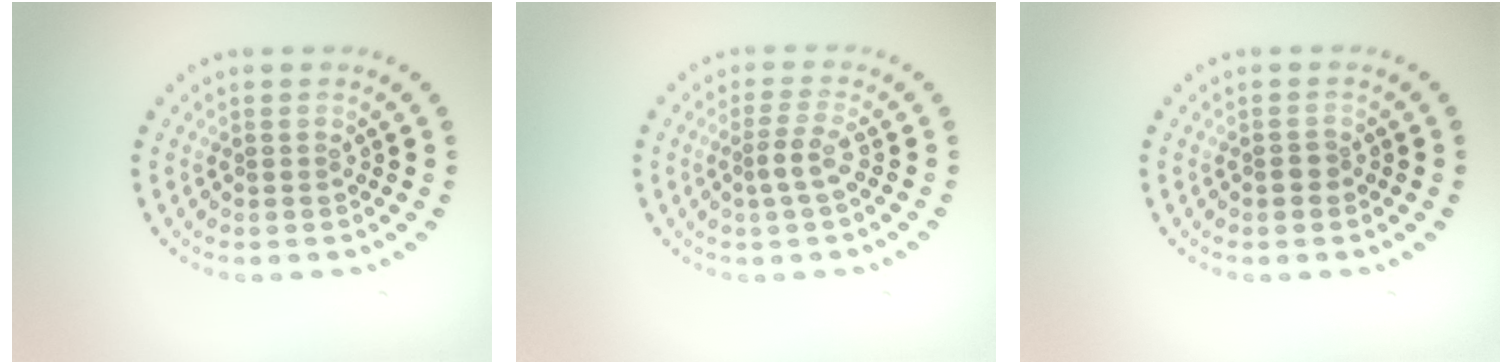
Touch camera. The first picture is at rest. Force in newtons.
{"total": 2.0, "press": 1.5, "slide": 1.3}
{"total": 0.8, "press": 0.7, "slide": 0.4}